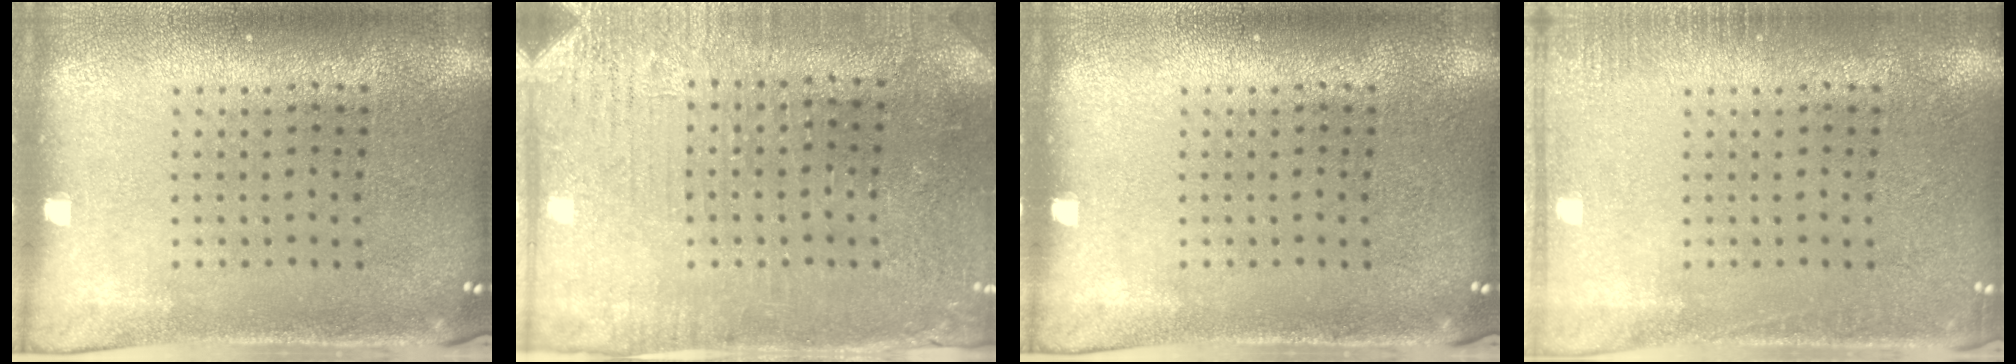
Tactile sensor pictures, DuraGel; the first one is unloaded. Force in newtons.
{"total": 2.9, "press": 2.8, "slide": 0.7}
{"total": 0.0}
{"total": 1.3, "press": 1.3, "slide": 0.3}